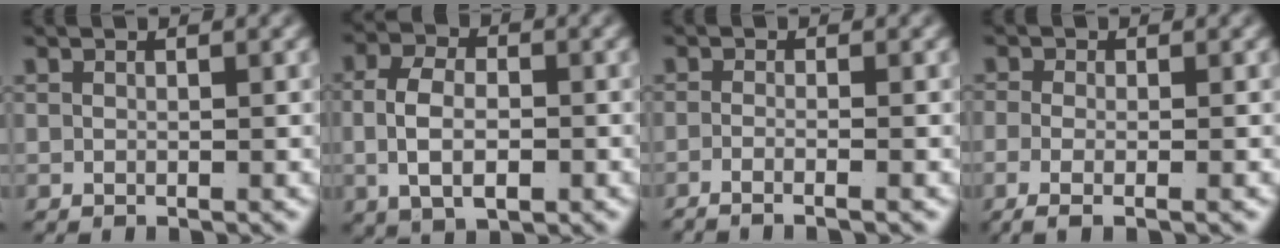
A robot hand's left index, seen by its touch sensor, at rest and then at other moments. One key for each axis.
{"total": 5.1, "fx": -0.7, "fy": 3.1, "fz": 4.1, "tx": -0.077, "ty": -0.014, "tz": -0.003}
{"total": 2.4, "fx": -2.0, "fy": 0.0, "fz": 1.3, "tx": -0.032, "ty": -0.008, "tz": -0.034}
{"total": 2.5, "fx": -1.4, "fy": 0.5, "fz": 2.0, "tx": -0.052, "ty": -0.018, "tz": -0.015}